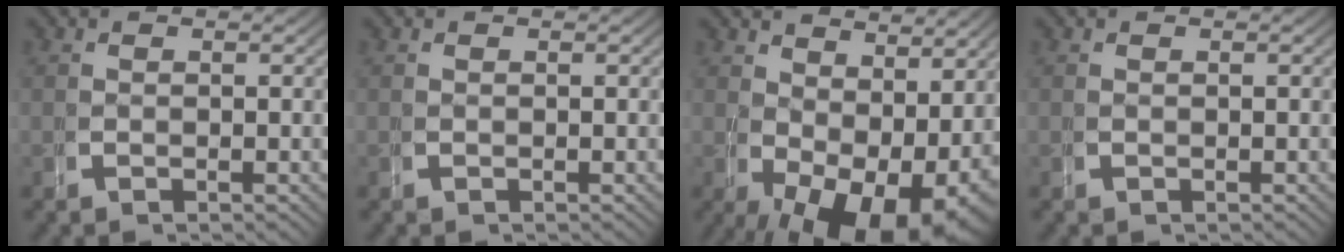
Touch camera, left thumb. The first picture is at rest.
{"total": 0.0}
{"total": 8.5, "force": [-1.7, 5.3, 6.5], "torque": [-0.104, -0.052, 0.005]}
{"total": 0.0}